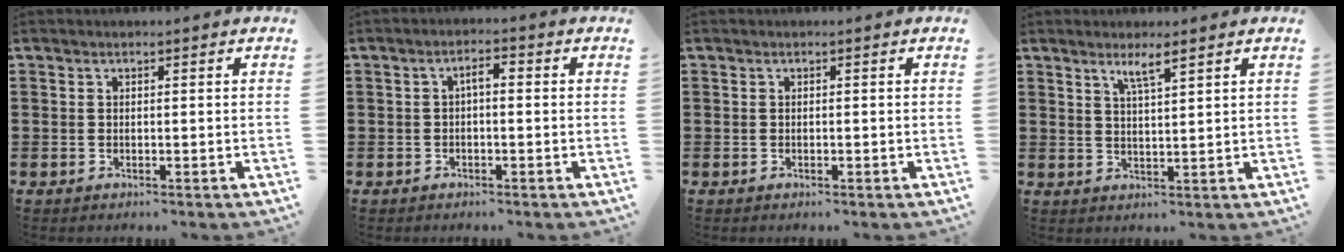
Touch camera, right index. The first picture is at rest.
{"total": 2.1, "force": [-0.4, 0.7, 2.0], "torque": [-0.039, 0.007, -0.010]}
{"total": 0.0}
{"total": 3.0, "force": [2.1, 0.1, 2.1], "torque": [-0.046, 0.000, 0.036]}